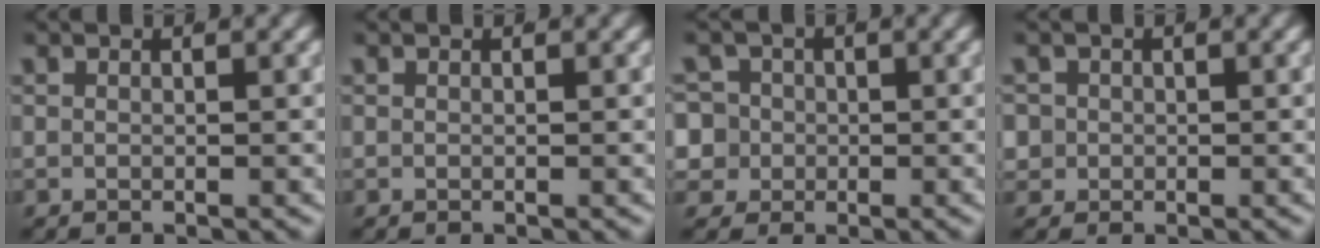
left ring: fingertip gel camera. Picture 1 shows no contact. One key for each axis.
{"total": 0.0}
{"total": 6.8, "fx": -1.0, "fy": 6.4, "fz": 2.2, "tx": -0.061, "ty": -0.032, "tz": -0.013}
{"total": 3.2, "fx": -0.3, "fy": 3.1, "fz": 0.8, "tx": -0.030, "ty": -0.017, "tz": 0.000}